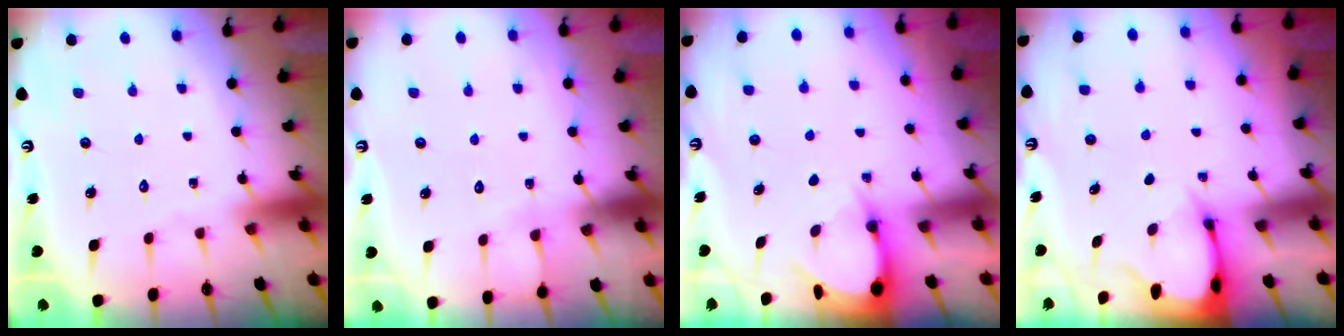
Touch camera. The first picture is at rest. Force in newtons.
{"total": 4.8, "press": 4.7, "slide": 0.5}
{"total": 3.3, "press": 3.3, "slide": 0.4}
{"total": 2.7, "press": 2.6, "slide": 0.4}